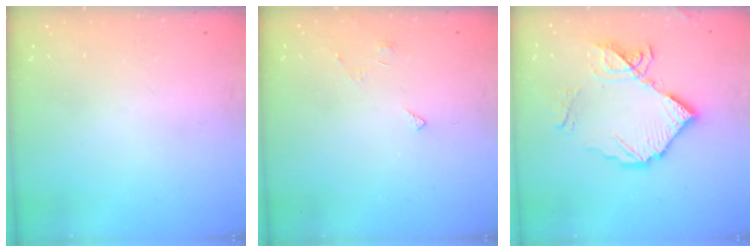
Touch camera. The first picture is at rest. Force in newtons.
{"total": 2.2, "press": 2.1, "slide": 0.4}
{"total": 13.1, "press": 13.0, "slide": 1.4}